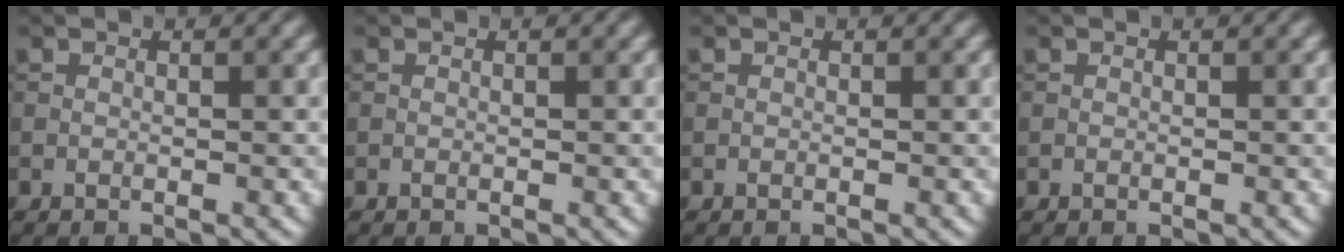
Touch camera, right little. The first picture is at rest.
{"total": 0.0}
{"total": 0.0}
{"total": 0.0}